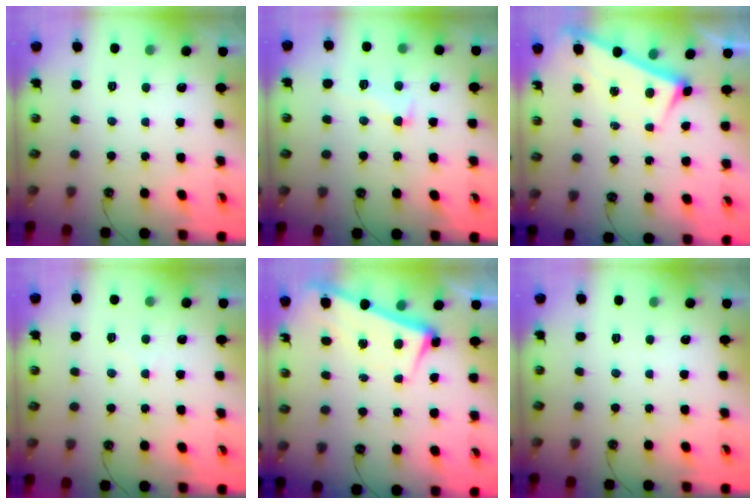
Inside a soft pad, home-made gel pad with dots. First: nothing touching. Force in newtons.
{"total": 1.2, "press": 0.6, "slide": 1.0}
{"total": 2.9, "press": 2.9, "slide": 0.2}
{"total": 3.1, "press": 3.1, "slide": 0.2}
{"total": 2.4, "press": 2.3, "slide": 0.8}
{"total": 0.0}